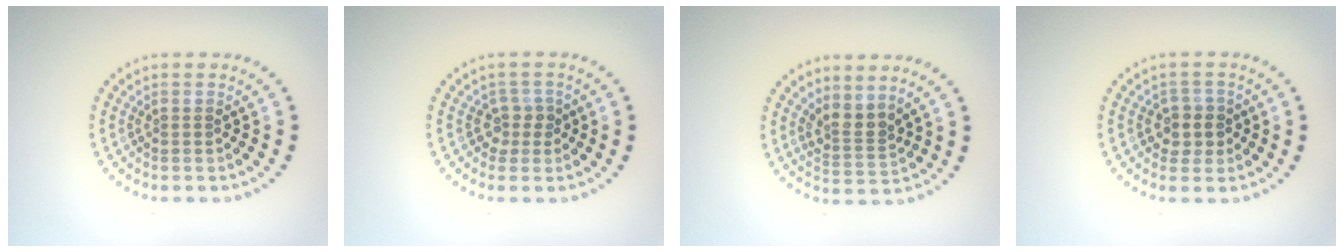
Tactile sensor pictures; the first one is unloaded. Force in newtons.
{"total": 1.7, "press": 1.3, "slide": 1.1}
{"total": 2.6, "press": 1.9, "slide": 1.7}
{"total": 2.3, "press": 2.1, "slide": 0.9}